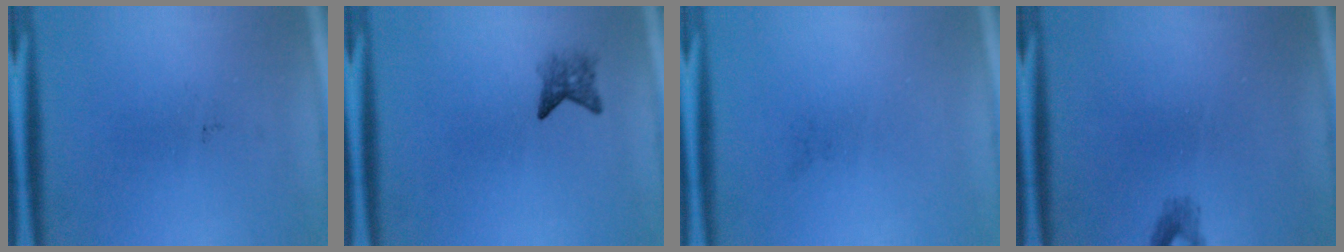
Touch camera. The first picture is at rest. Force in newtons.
{"total": 2.2}
{"total": 0.0}
{"total": 1.2}